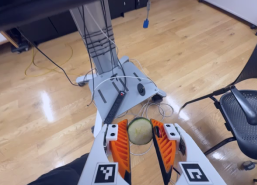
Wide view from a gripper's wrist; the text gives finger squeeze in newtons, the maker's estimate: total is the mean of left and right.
{"total": 9.8, "left": 10.1, "right": 9.4}